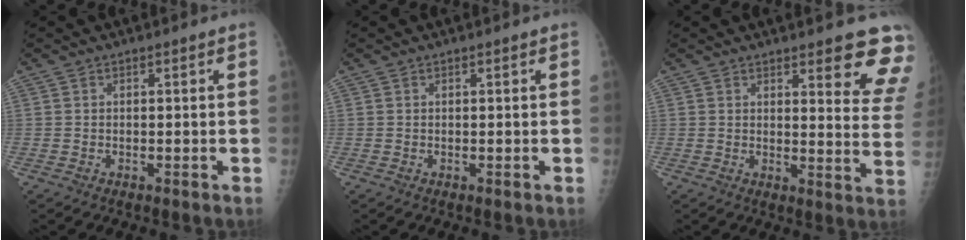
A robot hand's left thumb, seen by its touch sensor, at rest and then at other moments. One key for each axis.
{"total": 0.0}
{"total": 12.1, "fx": 8.9, "fy": 3.0, "fz": 7.6, "tx": -0.050, "ty": -0.055, "tz": 0.088}